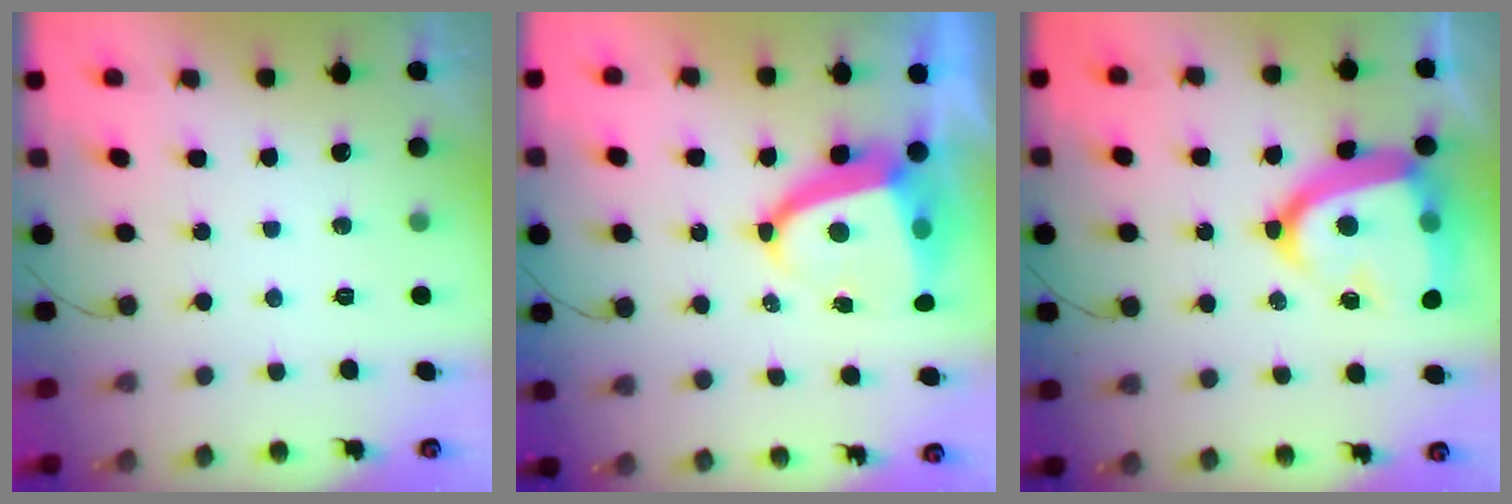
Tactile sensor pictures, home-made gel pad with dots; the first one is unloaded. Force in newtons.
{"total": 9.4, "press": 9.3, "slide": 1.0}
{"total": 21.2, "press": 21.1, "slide": 2.0}